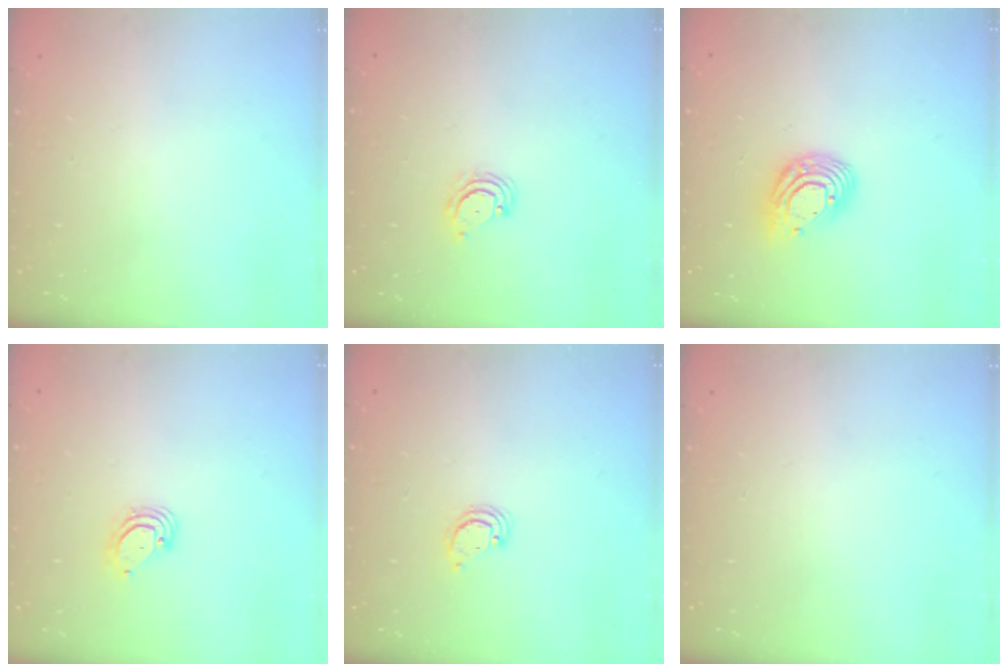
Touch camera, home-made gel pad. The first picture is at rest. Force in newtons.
{"total": 3.8, "press": 3.8, "slide": 0.5}
{"total": 12.1, "press": 12.0, "slide": 1.2}
{"total": 3.7, "press": 3.7, "slide": 0.2}
{"total": 2.6, "press": 2.6, "slide": 0.2}
{"total": 0.0}